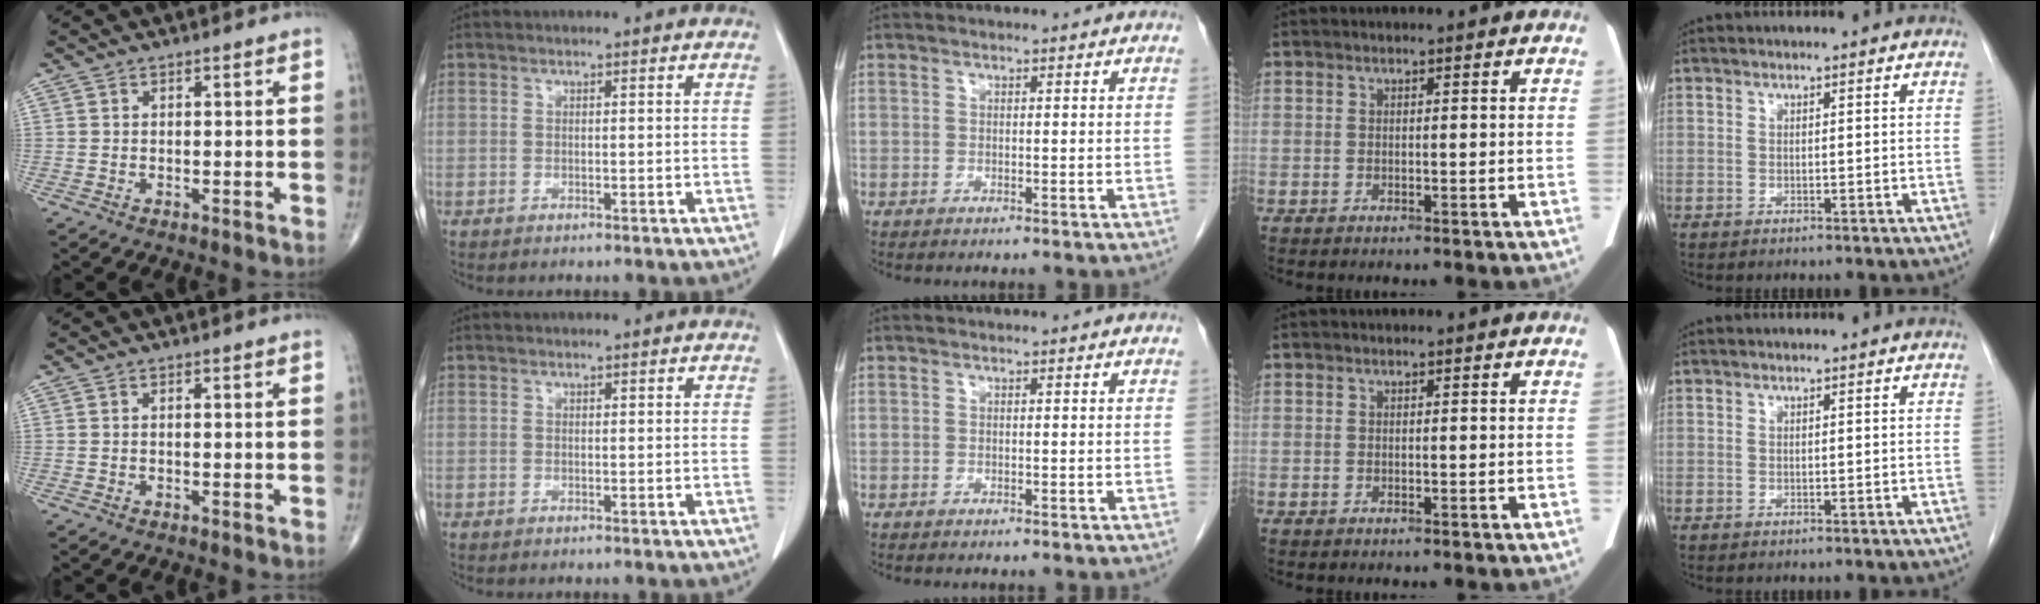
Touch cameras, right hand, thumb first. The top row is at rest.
{}